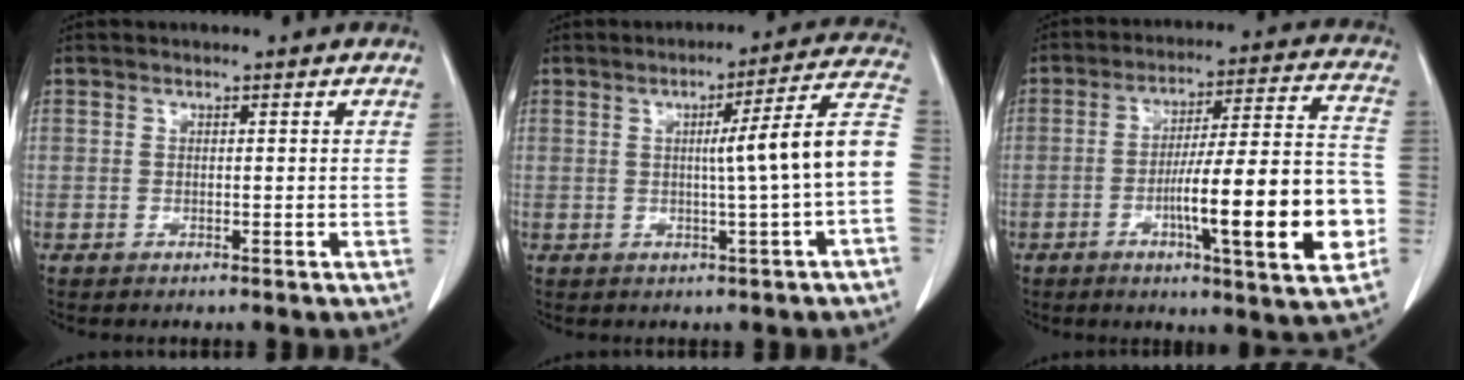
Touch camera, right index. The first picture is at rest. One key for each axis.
{"total": 11.0, "fx": -0.7, "fy": -1.2, "fz": 10.9, "tx": -0.141, "ty": 0.021, "tz": -0.014}
{"total": 18.9, "fx": -5.1, "fy": 1.5, "fz": 18.2, "tx": -0.243, "ty": 0.014, "tz": -0.070}